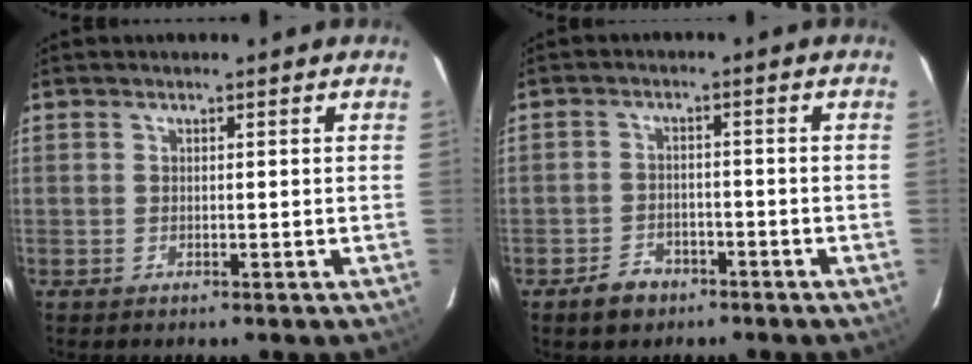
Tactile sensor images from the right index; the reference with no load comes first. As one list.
[{"total": 5.0, "force": [-3.4, 3.3, 1.5], "torque": [-0.042, 0.012, -0.050]}]